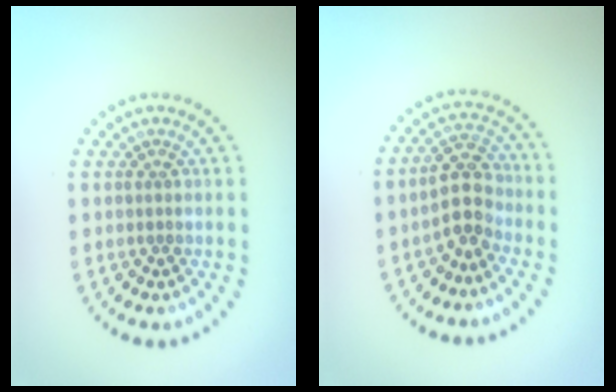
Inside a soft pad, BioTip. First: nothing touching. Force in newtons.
{"total": 3.5, "press": 3.3, "slide": 1.4}